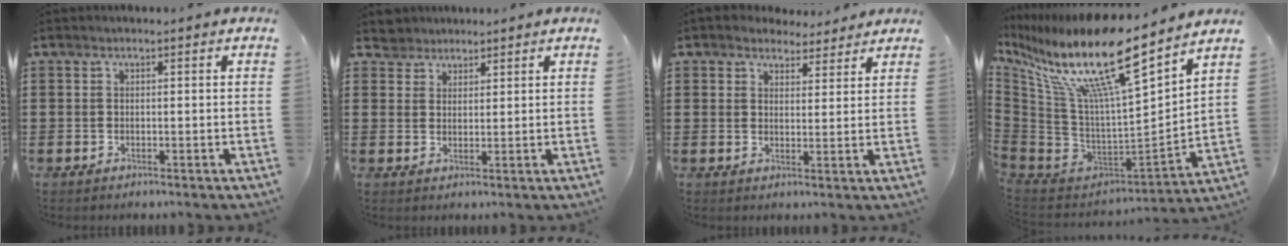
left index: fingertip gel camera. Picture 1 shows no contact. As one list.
[{"total": 2.7, "force": [2.3, 1.3, -0.4], "torque": [-0.003, 0.007, 0.046]}, {"total": 4.0, "force": [3.6, 1.6, 0.5], "torque": [-0.023, -0.004, 0.069]}, {"total": 16.4, "force": [11.5, 1.8, 11.5], "torque": [-0.251, -0.086, 0.175]}]